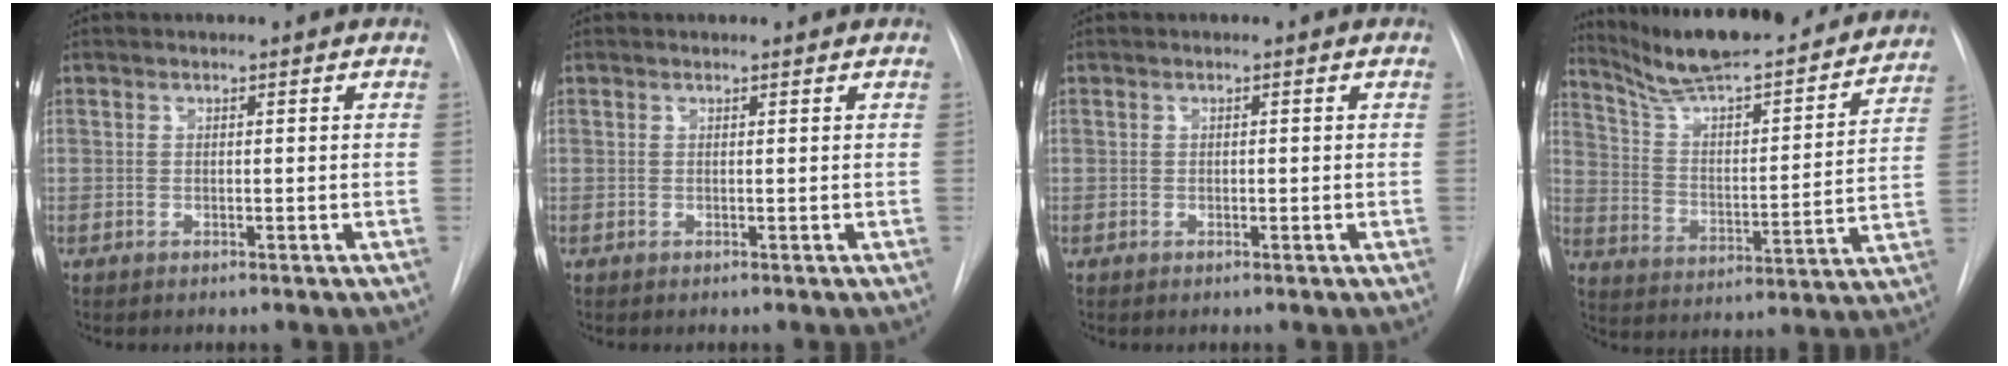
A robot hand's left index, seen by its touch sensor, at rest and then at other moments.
{"total": 0.0}
{"total": 0.9, "force": [-0.9, 0.2, 0.2], "torque": [-0.001, -0.005, -0.014]}
{"total": 25.1, "force": [22.1, 4.0, 11.3], "torque": [-0.171, -0.029, 0.313]}